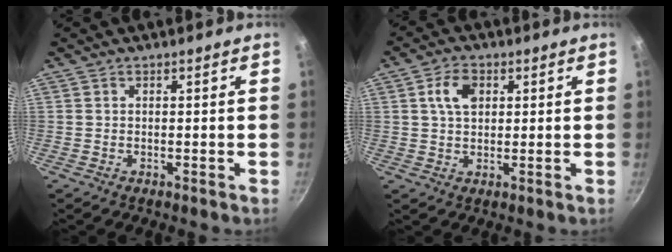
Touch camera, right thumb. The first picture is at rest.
{"total": 5.6, "force": [1.6, 3.7, 3.9], "torque": [-0.056, 0.005, 0.025]}